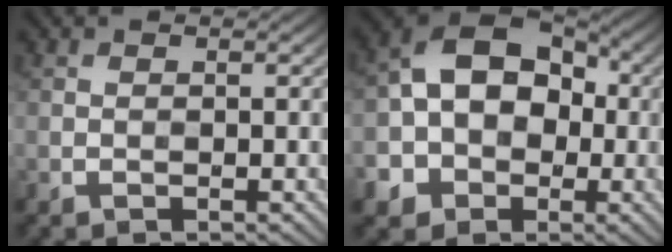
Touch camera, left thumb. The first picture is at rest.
{"total": 12.2, "force": [-1.2, 9.7, 7.3], "torque": [-0.127, 0.001, -0.046]}